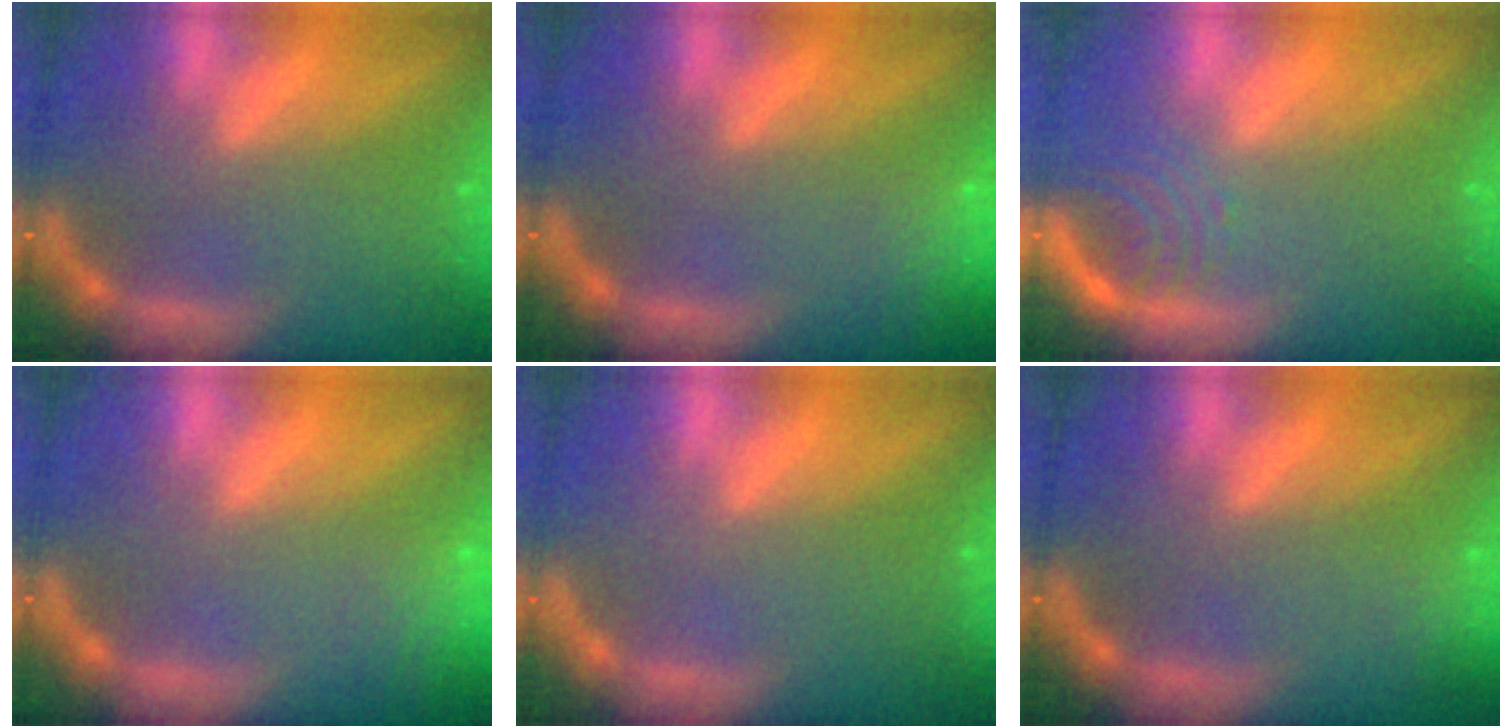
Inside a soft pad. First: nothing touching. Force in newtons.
{"total": 6.1}
{"total": 3.5}
{"total": 8.5}
{"total": 0.0}
{"total": 2.4}